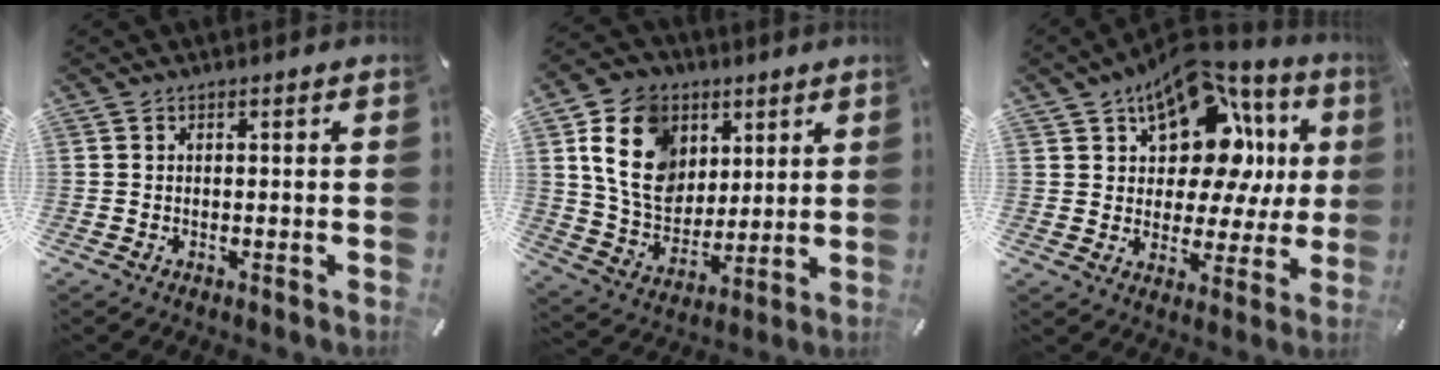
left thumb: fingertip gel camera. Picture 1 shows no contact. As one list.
[{"total": 15.8, "force": [4.9, 13.1, 7.3], "torque": [-0.146, -0.006, 0.095]}, {"total": 17.7, "force": [8.8, 10.9, 10.8], "torque": [-0.152, -0.071, 0.152]}]